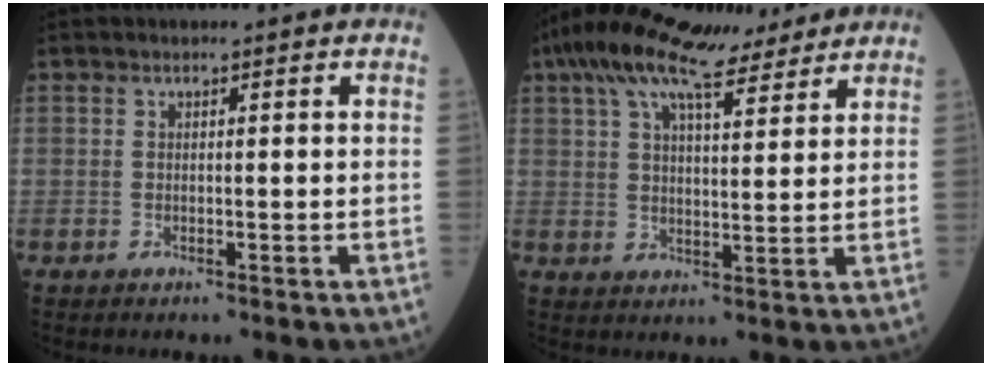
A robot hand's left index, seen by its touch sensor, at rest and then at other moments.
{"total": 13.8, "force": [10.9, 3.4, 7.9], "torque": [-0.152, 0.043, 0.176]}